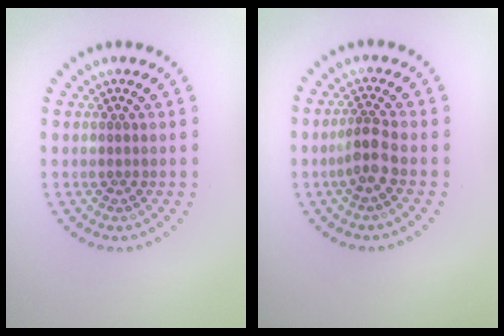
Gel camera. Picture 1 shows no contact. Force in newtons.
{"total": 2.2, "press": 1.7, "slide": 1.5}